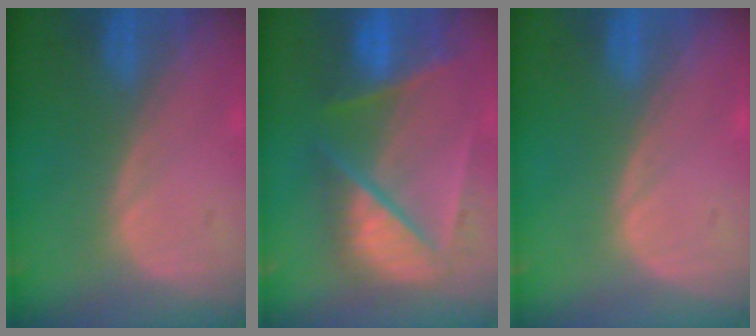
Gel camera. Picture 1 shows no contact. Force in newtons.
{"total": 9.8, "press": 8.4, "slide": 4.9}
{"total": 0.0}